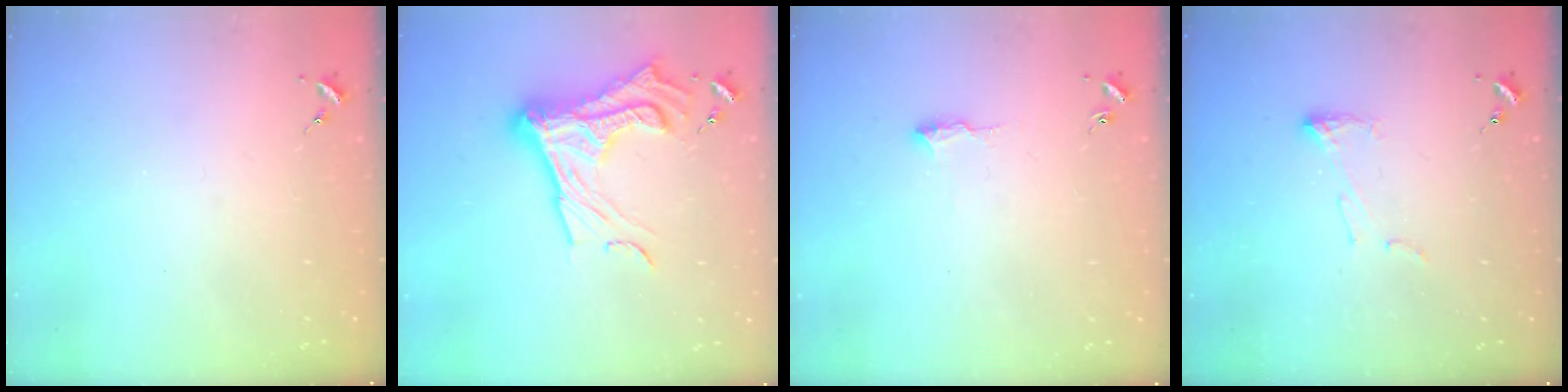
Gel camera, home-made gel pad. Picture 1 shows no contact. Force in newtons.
{"total": 20.4, "press": 20.4, "slide": 1.5}
{"total": 7.4, "press": 7.3, "slide": 0.7}
{"total": 5.4, "press": 5.4, "slide": 0.8}